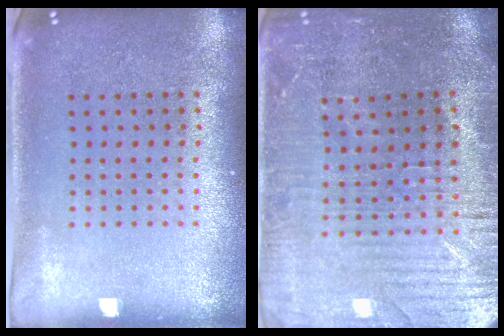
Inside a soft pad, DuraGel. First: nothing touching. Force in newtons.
{"total": 2.7, "press": 2.6, "slide": 0.6}